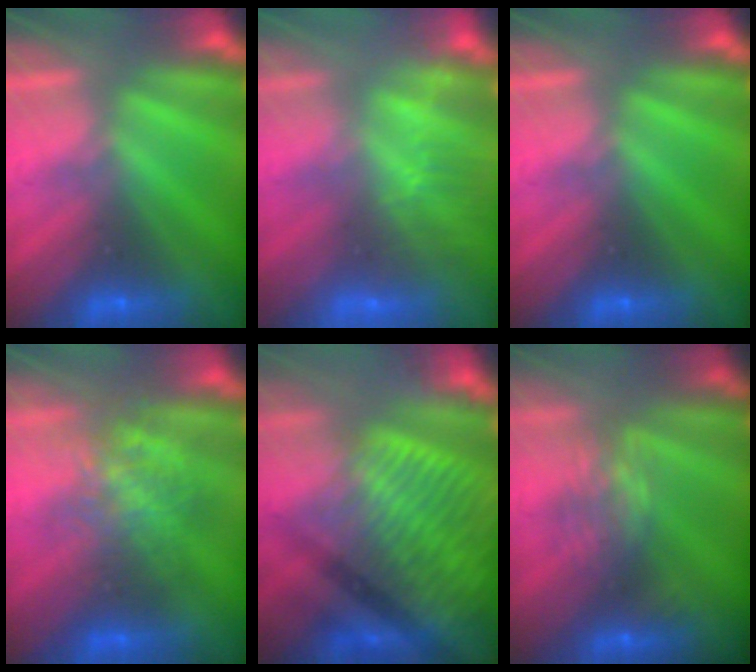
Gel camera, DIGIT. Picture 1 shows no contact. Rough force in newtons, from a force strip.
{"total": 3.6}
{"total": 0.0}
{"total": 2.3}
{"total": 3.6}
{"total": 6.0}